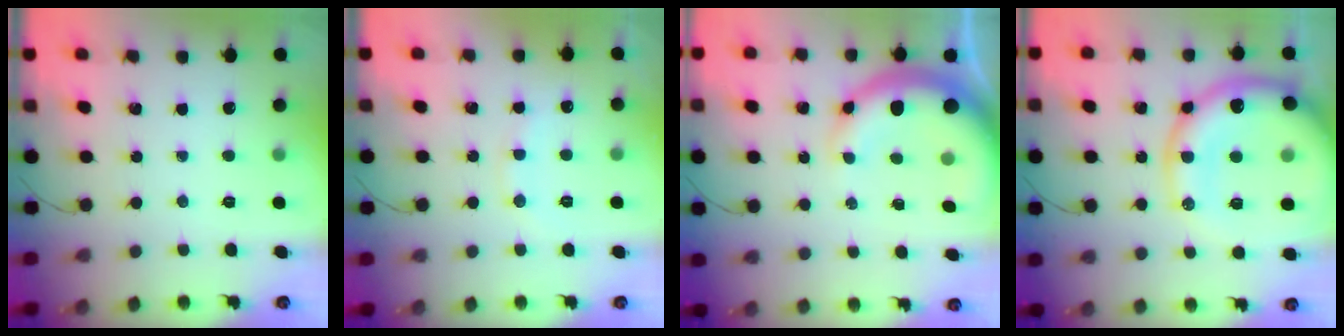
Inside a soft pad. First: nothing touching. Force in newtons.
{"total": 8.4, "press": 8.3, "slide": 1.2}
{"total": 12.2, "press": 11.9, "slide": 2.5}
{"total": 25.5, "press": 25.0, "slide": 4.9}